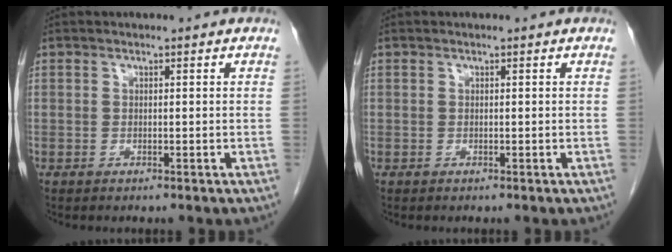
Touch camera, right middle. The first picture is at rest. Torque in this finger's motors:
{"motor_torque": [0.03, -0.03, -0.01, 0.00]}